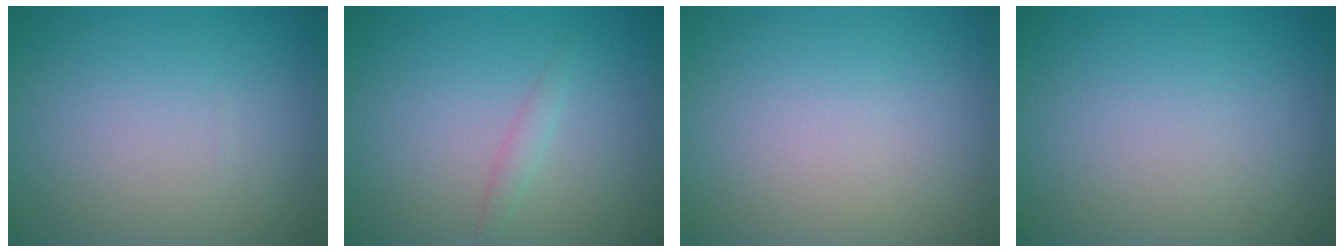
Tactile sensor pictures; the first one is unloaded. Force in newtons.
{"total": 1.0, "press": 1.0, "slide": 0.1}
{"total": 0.0}
{"total": 0.0}